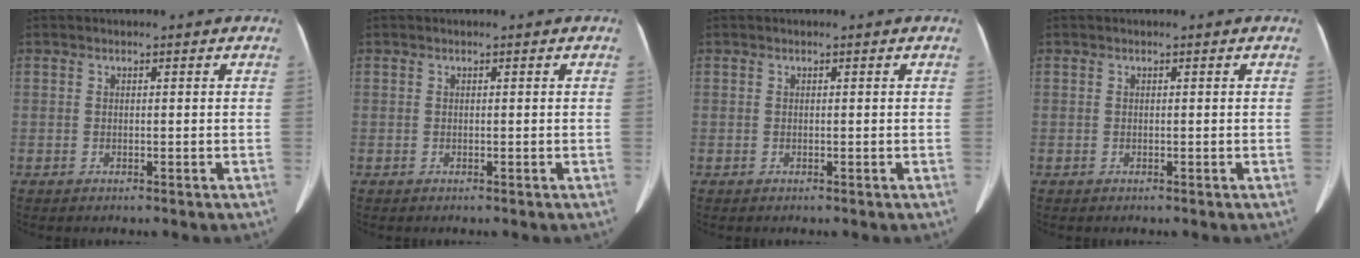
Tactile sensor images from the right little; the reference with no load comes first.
{"total": 0.0}
{"total": 0.0}
{"total": 0.0}